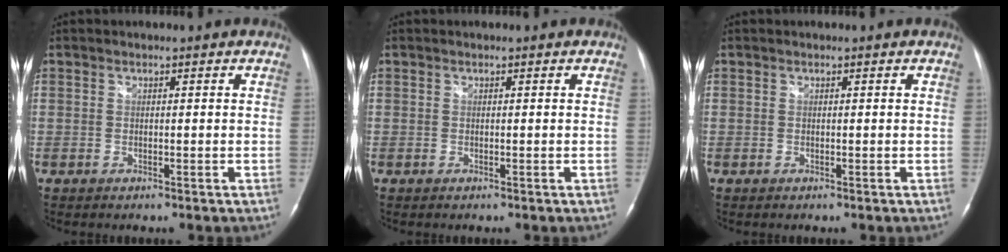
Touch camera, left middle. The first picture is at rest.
{"total": 0.0}
{"total": 0.0}